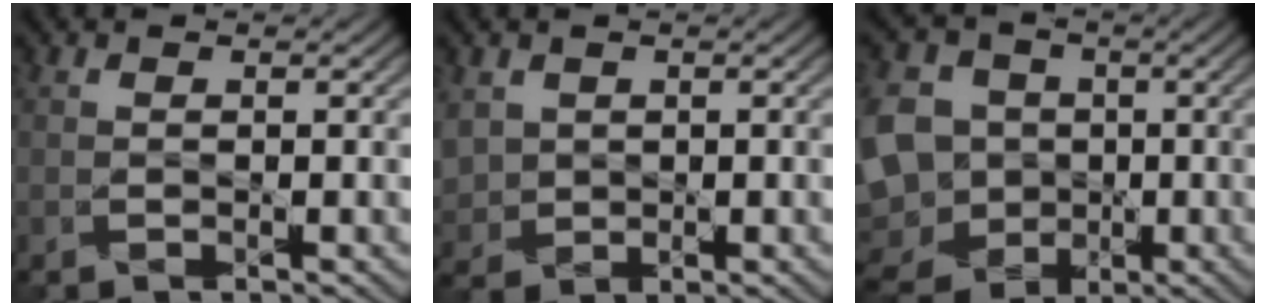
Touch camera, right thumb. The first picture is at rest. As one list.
[{"total": 3.7, "force": [1.0, 3.3, 1.4], "torque": [-0.056, -0.004, 0.019]}, {"total": 16.2, "force": [-2.0, 14.0, 7.9], "torque": [-0.258, -0.013, -0.048]}]